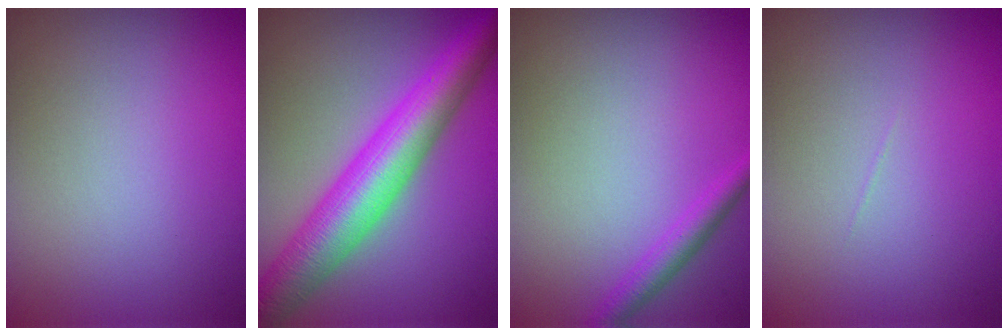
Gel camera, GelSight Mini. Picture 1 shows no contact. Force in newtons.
{"total": 8.8, "press": 8.8, "slide": 0.1}
{"total": 2.0, "press": 2.0, "slide": 0.1}
{"total": 0.0}